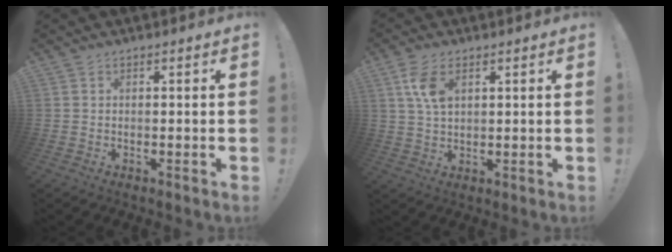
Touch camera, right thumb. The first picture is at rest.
{"total": 7.4, "force": [2.9, 4.1, 5.5], "torque": [-0.108, -0.009, 0.050]}